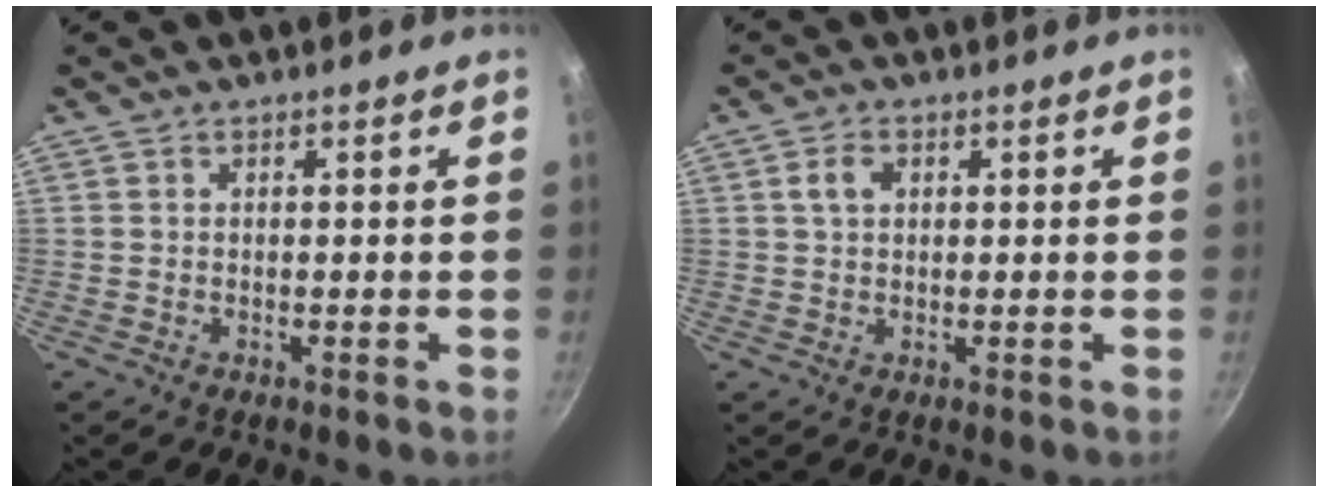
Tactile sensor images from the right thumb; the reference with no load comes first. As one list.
[{"total": 3.1, "force": [0.9, 2.1, 2.1], "torque": [-0.038, 0.003, 0.018]}]